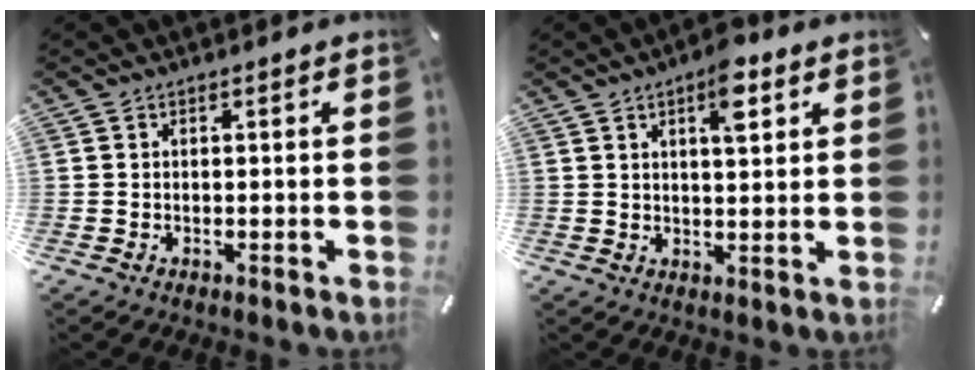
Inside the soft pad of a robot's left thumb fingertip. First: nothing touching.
{"total": 7.4, "force": [3.9, 3.1, 5.5], "torque": [-0.076, -0.010, 0.061]}